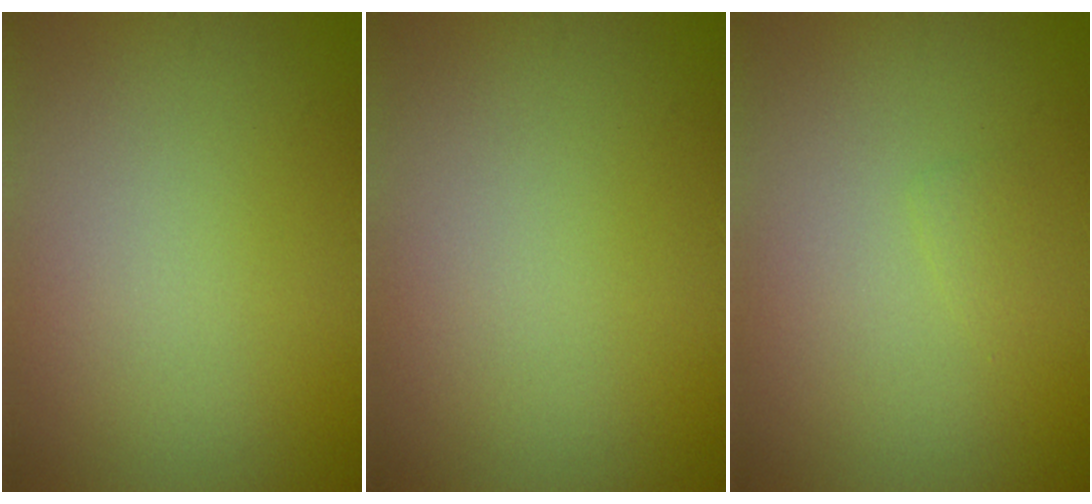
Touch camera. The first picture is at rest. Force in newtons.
{"total": 0.0}
{"total": 0.6, "press": 0.6, "slide": 0.0}